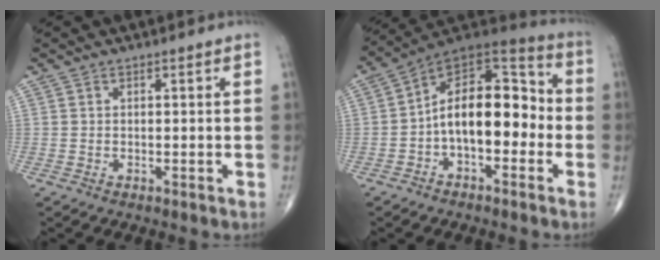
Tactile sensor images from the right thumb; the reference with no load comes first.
{"total": 16.4, "force": [-2.3, 9.1, 13.4], "torque": [-0.179, 0.052, -0.052]}